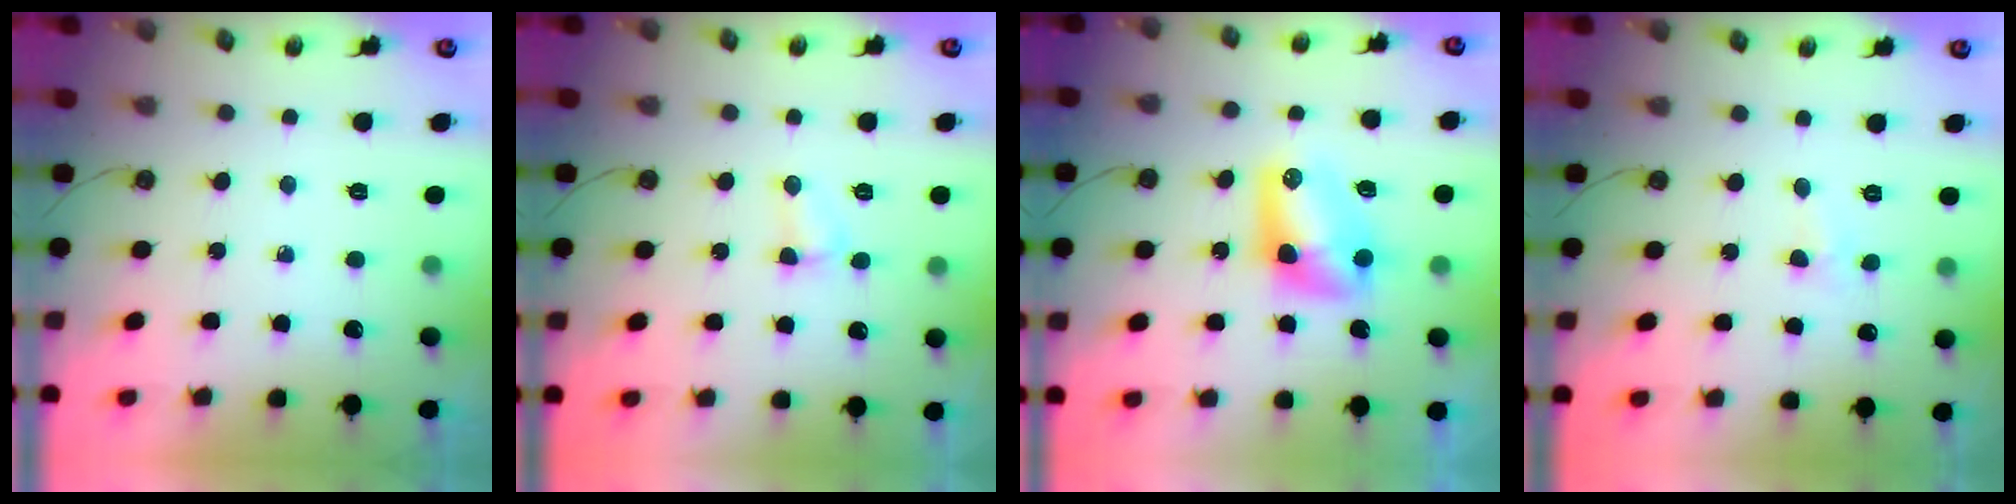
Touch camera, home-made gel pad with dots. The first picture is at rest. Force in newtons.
{"total": 3.7, "press": 3.7, "slide": 0.6}
{"total": 9.3, "press": 9.3, "slide": 0.6}
{"total": 2.1, "press": 2.0, "slide": 0.3}